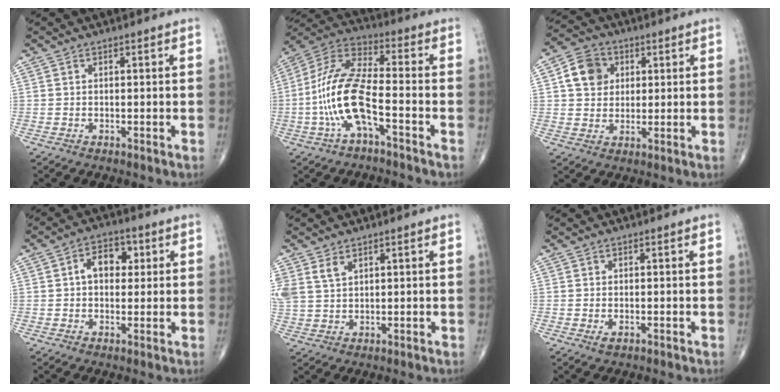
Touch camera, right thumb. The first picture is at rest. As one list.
[{"total": 14.1, "force": [-4.4, 4.5, 12.6], "torque": [-0.271, 0.043, -0.087]}, {"total": 8.0, "force": [2.1, 6.7, 3.7], "torque": [-0.044, 0.000, 0.031]}, {"total": 6.7, "force": [1.3, 4.6, 4.6], "torque": [-0.048, 0.013, 0.013]}, {"total": 5.5, "force": [3.0, 3.3, 3.1], "torque": [-0.068, -0.002, 0.074]}, {"total": 1.1, "force": [-0.4, 0.6, 0.8], "torque": [-0.013, -0.001, -0.006]}]